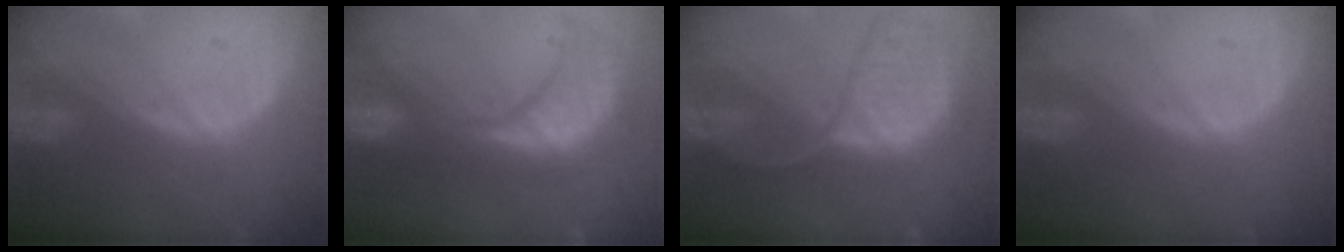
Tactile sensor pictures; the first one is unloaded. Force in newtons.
{"total": 12.3, "press": 11.1, "slide": 5.3}
{"total": 12.0, "press": 9.9, "slide": 6.8}
{"total": 0.0}